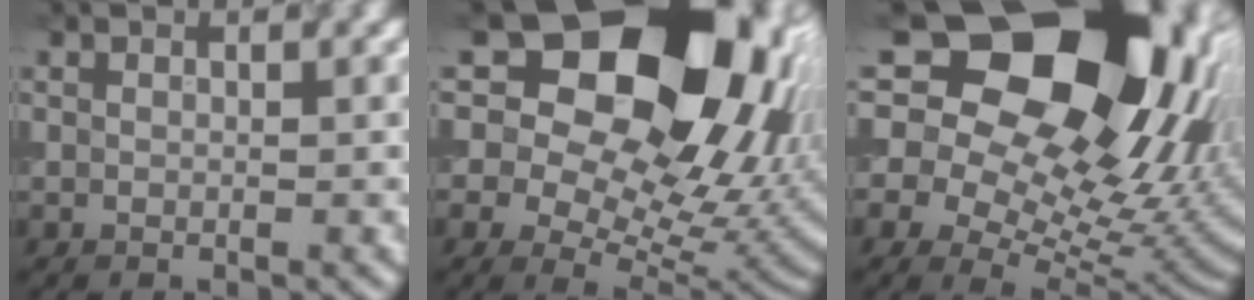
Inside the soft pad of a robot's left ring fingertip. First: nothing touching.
{"total": 19.8, "force": [7.9, 13.2, 12.4], "torque": [-0.169, 0.059, 0.136]}
{"total": 22.7, "force": [8.3, 15.6, 14.2], "torque": [-0.242, 0.057, 0.142]}